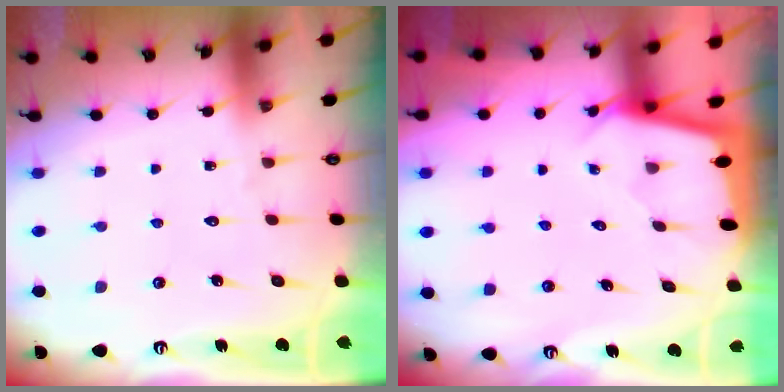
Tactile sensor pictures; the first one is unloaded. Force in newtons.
{"total": 2.0, "press": 2.0, "slide": 0.2}